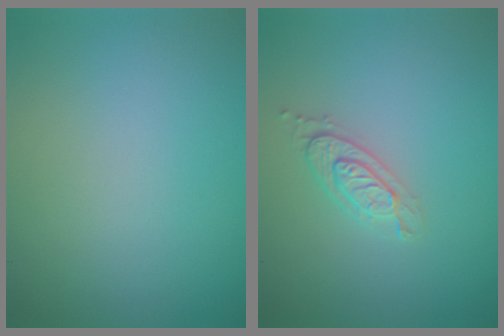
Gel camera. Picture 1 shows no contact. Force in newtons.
{"total": 2.1, "press": 2.1, "slide": 0.4}